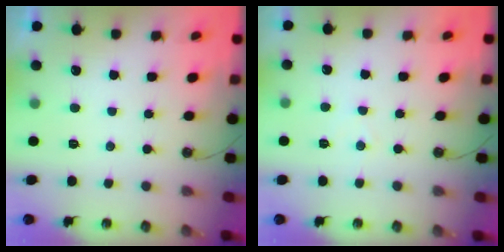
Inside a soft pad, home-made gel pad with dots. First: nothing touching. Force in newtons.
{"total": 3.5, "press": 3.5, "slide": 0.5}